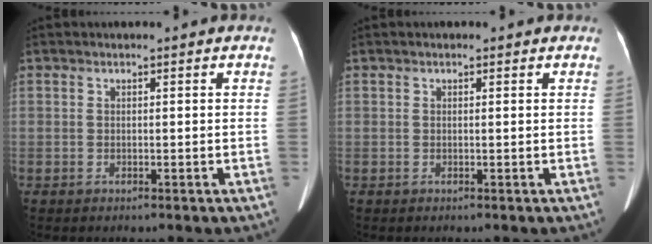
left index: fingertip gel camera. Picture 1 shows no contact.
{"total": 0.9, "force": [0.7, 0.2, 0.5], "torque": [-0.007, 0.004, 0.006]}